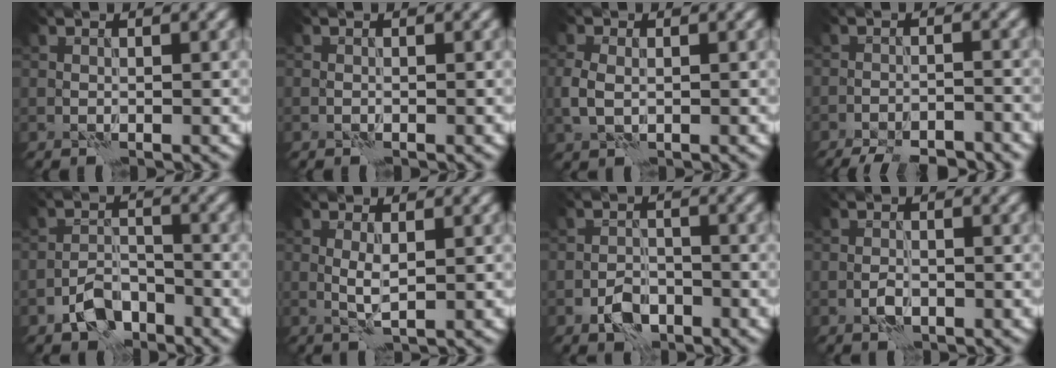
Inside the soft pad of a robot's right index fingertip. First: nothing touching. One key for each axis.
{"total": 0.0}
{"total": 2.3, "fx": -0.2, "fy": 1.6, "fz": 1.7, "tx": -0.044, "ty": 0.000, "tz": -0.006}
{"total": 7.5, "fx": -6.8, "fy": 1.6, "fz": 2.6, "tx": -0.036, "ty": -0.001, "tz": -0.100}
{"total": 3.9, "fx": -2.7, "fy": 2.1, "fz": 1.9, "tx": -0.029, "ty": 0.004, "tz": -0.056}
{"total": 1.5, "fx": 0.5, "fy": 0.3, "fz": 1.4, "tx": -0.034, "ty": 0.000, "tz": 0.010}
{"total": 3.0, "fx": -1.8, "fy": 1.8, "fz": 1.5, "tx": -0.024, "ty": 0.004, "tz": -0.037}
{"total": 1.4, "fx": -0.7, "fy": 0.7, "fz": 0.9, "tx": -0.019, "ty": 0.002, "tz": -0.015}